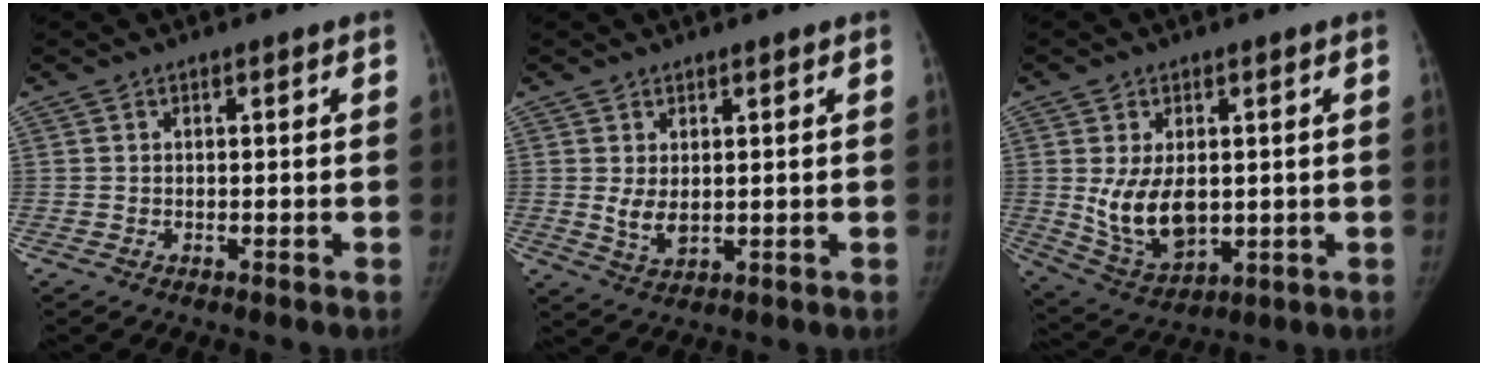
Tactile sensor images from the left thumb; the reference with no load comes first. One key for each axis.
{"total": 4.2, "fx": 0.9, "fy": 2.4, "fz": 3.2, "tx": -0.053, "ty": -0.016, "tz": 0.026}
{"total": 10.8, "fx": 0.5, "fy": 6.8, "fz": 8.4, "tx": -0.133, "ty": -0.016, "tz": 0.033}